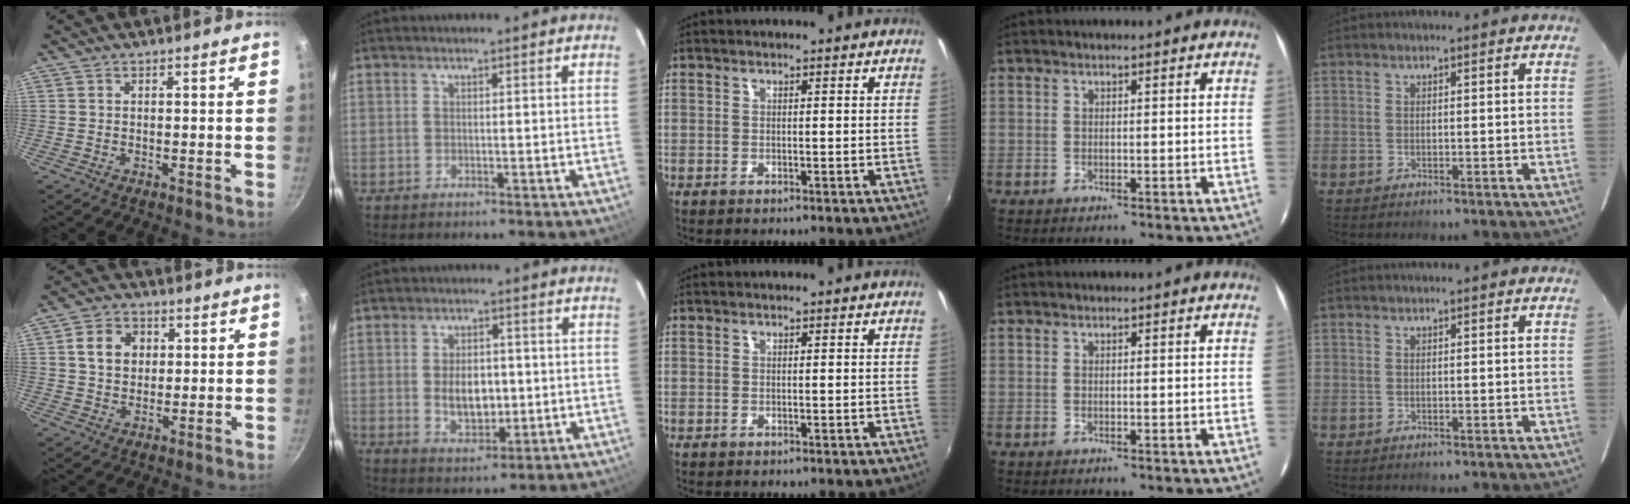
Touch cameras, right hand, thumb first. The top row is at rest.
{"thumb": {"total": 7.1, "force": [1.6, 5.8, 3.8], "torque": [-0.043, 0.006, 0.021]}, "index": {"total": 7.5, "force": [-0.5, 4.6, 5.8], "torque": [-0.106, -0.002, 0.001]}}